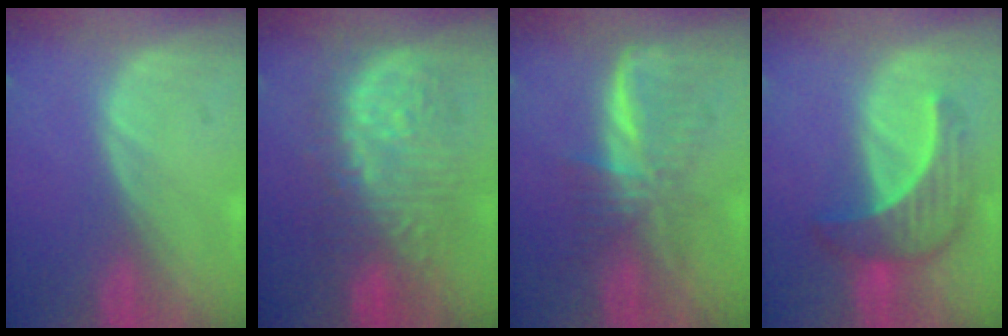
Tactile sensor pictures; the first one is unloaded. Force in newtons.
{"total": 10.1, "press": 10.1, "slide": 0.5}
{"total": 5.9, "press": 5.9, "slide": 0.8}
{"total": 6.9, "press": 6.8, "slide": 1.0}